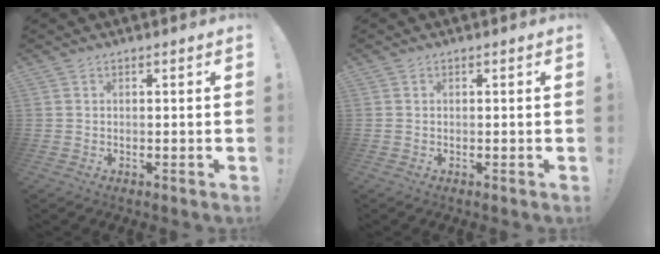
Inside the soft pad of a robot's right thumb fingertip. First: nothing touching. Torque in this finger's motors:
{"motor_torque": [0.11, -0.07, -0.02, 0.06, -0.11]}